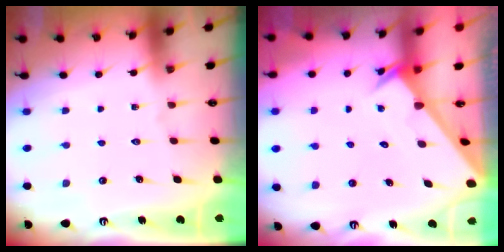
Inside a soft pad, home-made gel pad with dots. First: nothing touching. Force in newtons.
{"total": 1.6, "press": 1.6, "slide": 0.1}